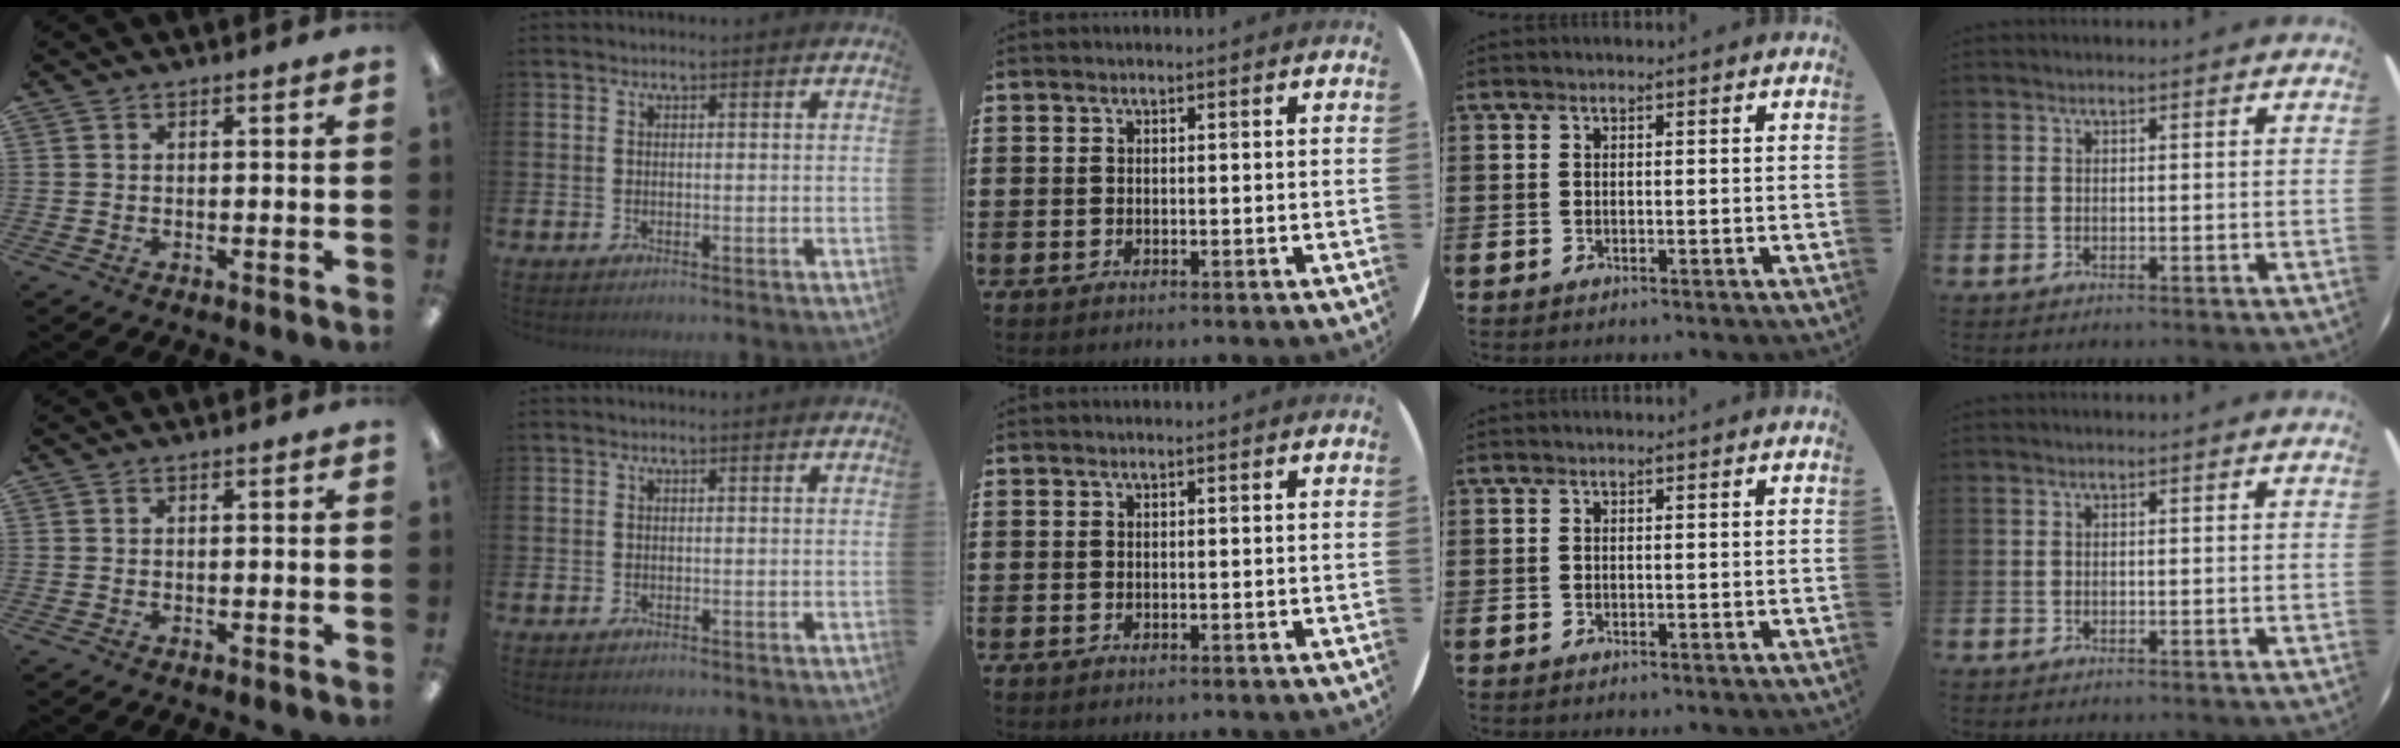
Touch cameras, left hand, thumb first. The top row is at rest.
{}